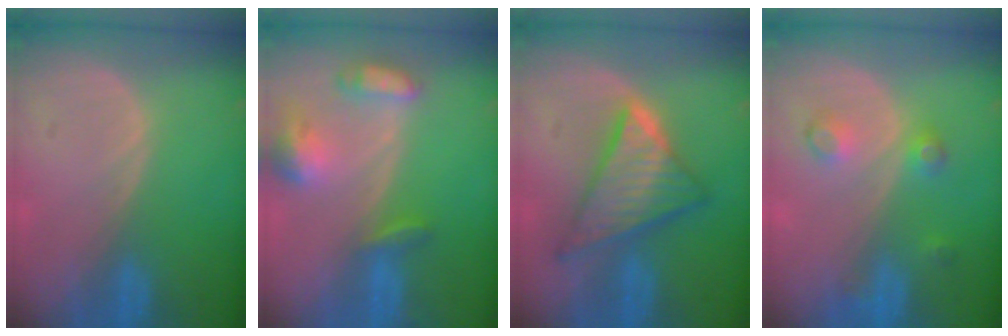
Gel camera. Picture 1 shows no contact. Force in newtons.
{"total": 6.3, "press": 6.2, "slide": 0.9}
{"total": 9.1, "press": 9.1, "slide": 0.7}
{"total": 3.5, "press": 3.2, "slide": 1.4}